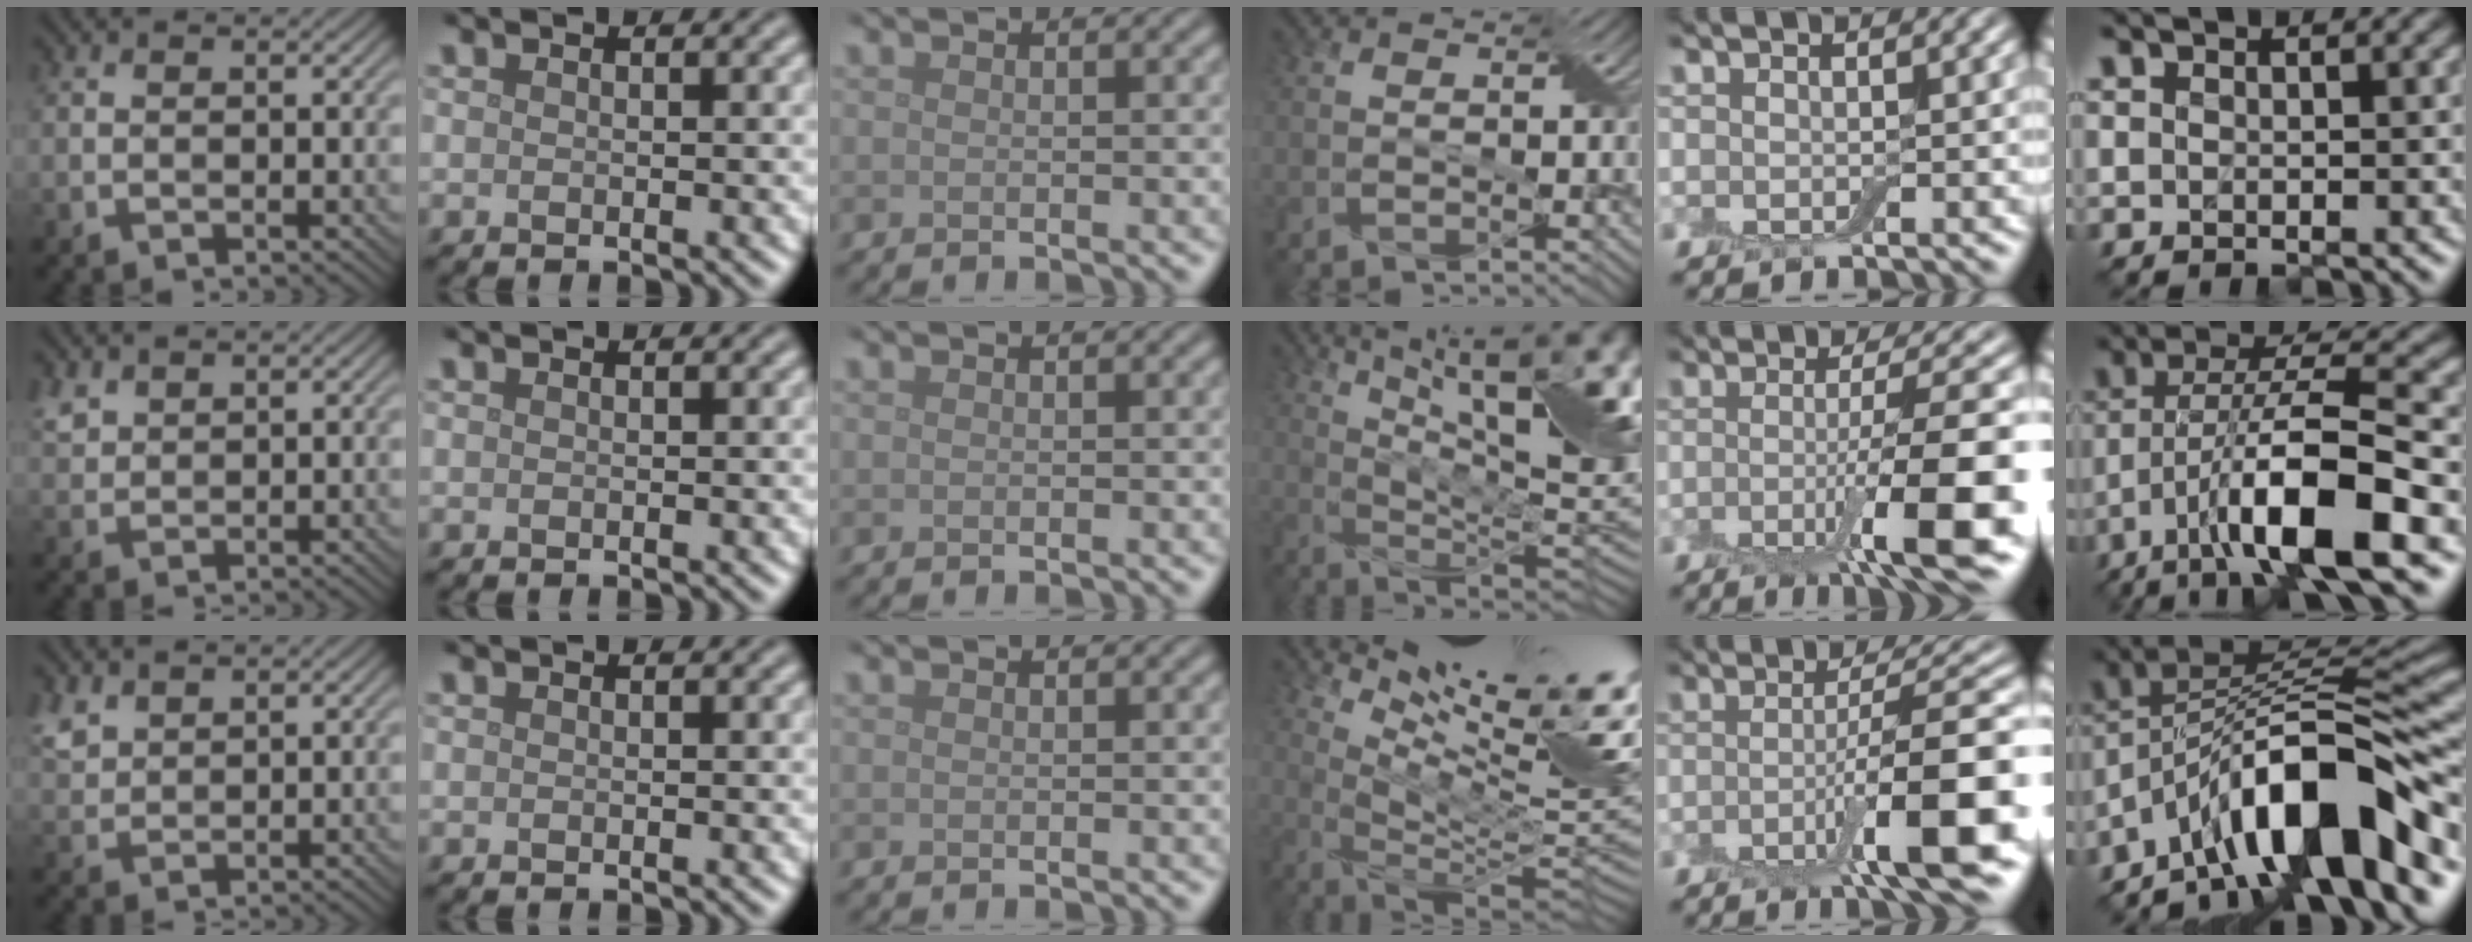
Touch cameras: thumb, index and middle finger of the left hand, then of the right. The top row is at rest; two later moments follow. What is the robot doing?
{"motion": "wrap", "object": "cling film"}